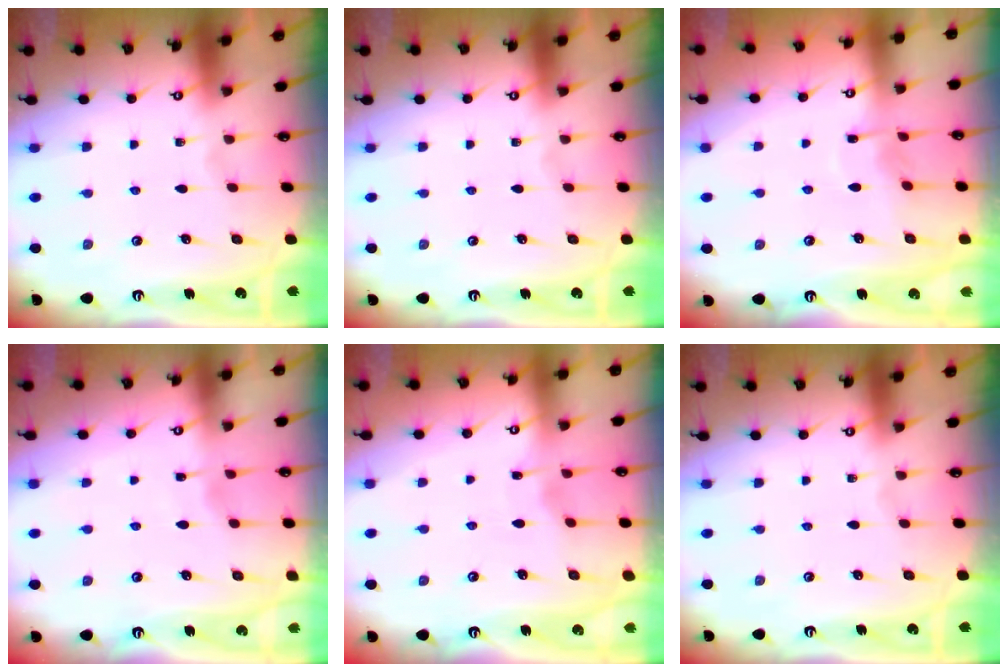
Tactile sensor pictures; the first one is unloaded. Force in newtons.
{"total": 0.0}
{"total": 4.1, "press": 4.1, "slide": 0.4}
{"total": 2.7, "press": 2.7, "slide": 0.3}
{"total": 2.6, "press": 2.6, "slide": 0.3}
{"total": 0.0}